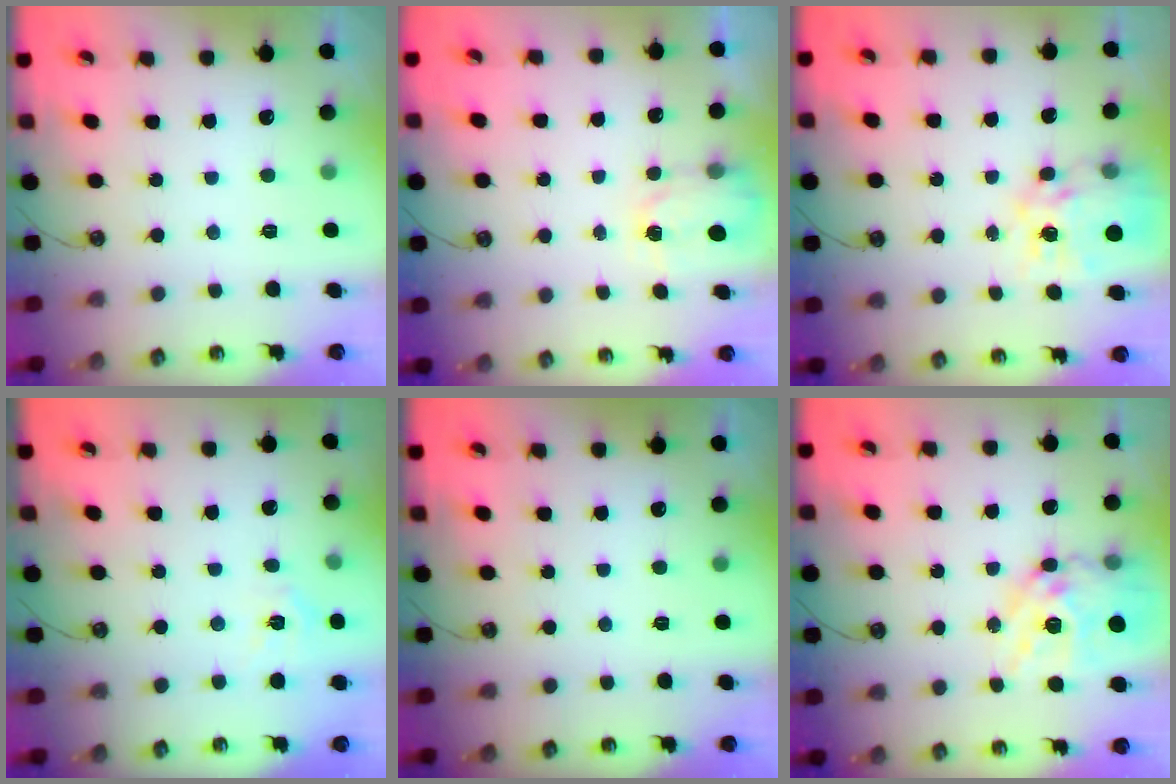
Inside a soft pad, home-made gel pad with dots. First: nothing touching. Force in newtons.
{"total": 2.4, "press": 2.4, "slide": 0.5}
{"total": 14.3, "press": 14.2, "slide": 1.4}
{"total": 4.7, "press": 4.7, "slide": 0.5}
{"total": 0.0}
{"total": 18.0, "press": 17.9, "slide": 1.8}